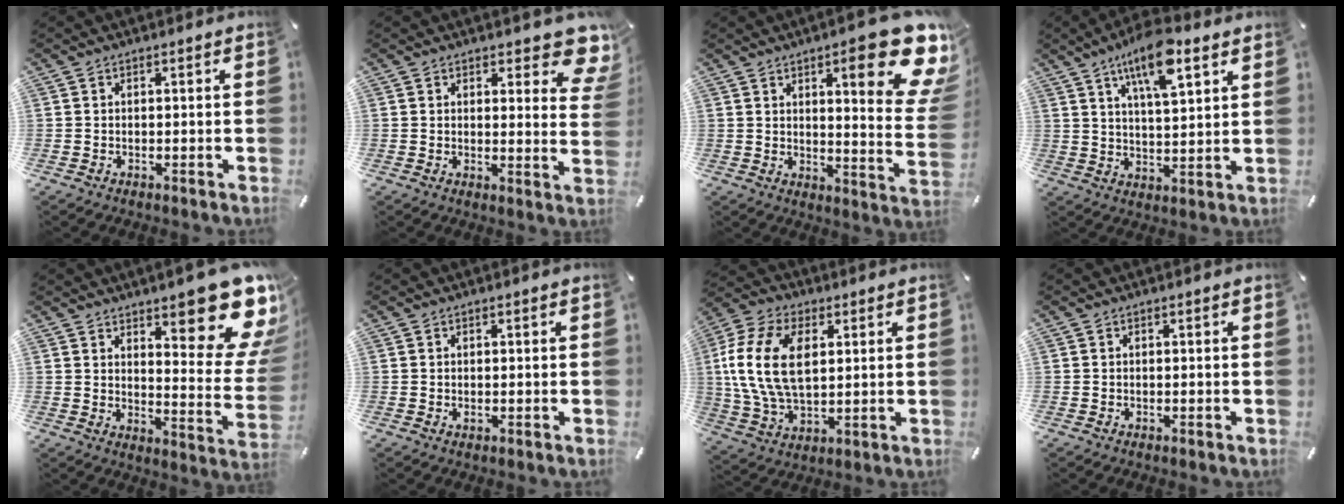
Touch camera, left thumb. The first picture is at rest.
{"total": 8.3, "force": [5.9, 3.7, 4.5], "torque": [-0.037, -0.044, 0.101]}
{"total": 20.0, "force": [10.1, 5.4, 16.4], "torque": [-0.215, -0.069, 0.151]}
{"total": 12.1, "force": [7.8, 3.8, 8.5], "torque": [-0.148, -0.023, 0.135]}
{"total": 19.0, "force": [11.6, 7.2, 13.2], "torque": [-0.144, -0.108, 0.188]}
{"total": 0.5, "force": [0.1, 0.3, 0.4], "torque": [-0.008, 0.000, 0.002]}
{"total": 15.6, "force": [3.1, 10.2, 11.5], "torque": [-0.272, 0.011, 0.053]}
{"total": 0.0}